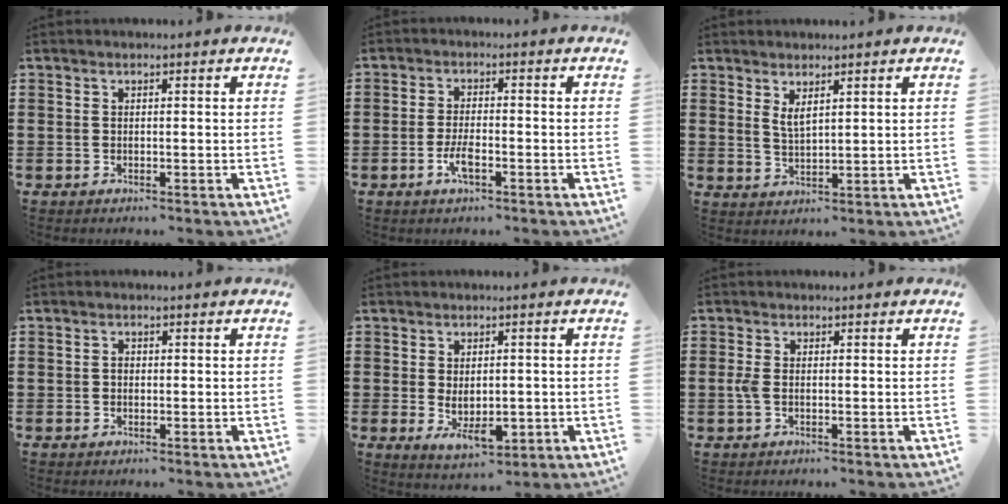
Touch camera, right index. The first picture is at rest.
{"total": 3.8, "force": [-1.6, 1.2, 3.2], "torque": [-0.067, 0.000, -0.032]}
{"total": 2.5, "force": [1.6, 0.8, 1.7], "torque": [-0.036, 0.002, 0.030]}
{"total": 0.8, "force": [-0.1, 0.6, 0.5], "torque": [-0.013, 0.000, -0.002]}
{"total": 4.8, "force": [-0.9, 2.6, 4.0], "torque": [-0.076, -0.004, -0.020]}
{"total": 1.9, "force": [-0.3, 0.9, 1.6], "torque": [-0.046, -0.004, -0.012]}